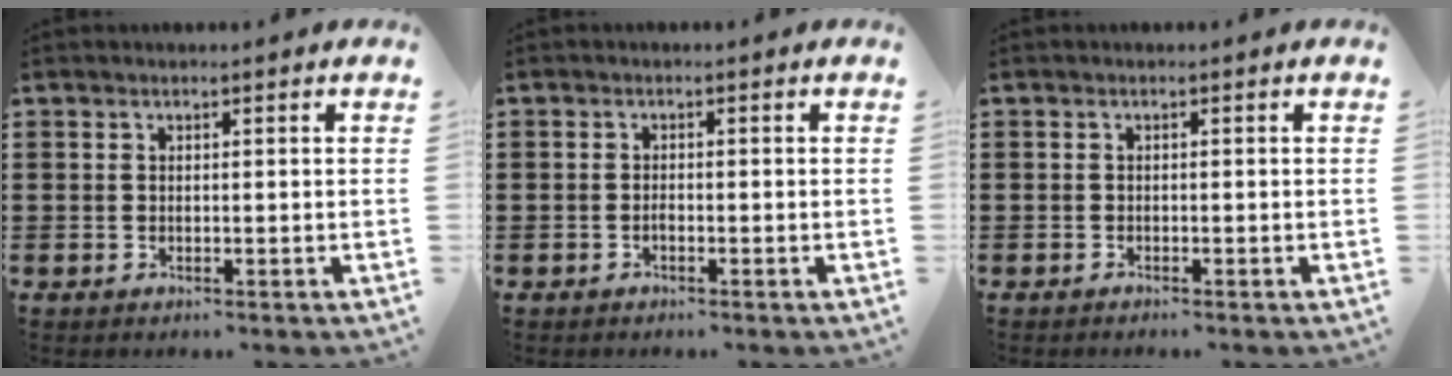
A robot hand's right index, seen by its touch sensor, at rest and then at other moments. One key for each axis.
{"total": 0.7, "fx": -0.5, "fy": 0.4, "fz": 0.4, "tx": -0.008, "ty": -0.002, "tz": -0.010}
{"total": 0.6, "fx": -0.6, "fy": -0.2, "fz": 0.1, "tx": -0.004, "ty": -0.005, "tz": -0.011}